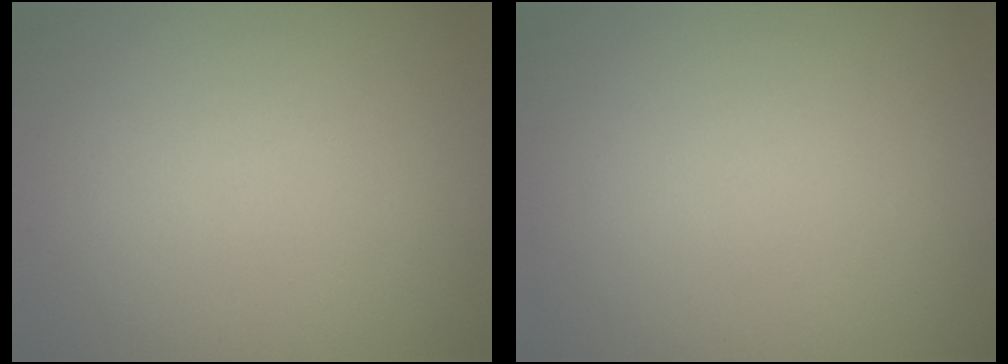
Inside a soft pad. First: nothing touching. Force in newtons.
{"total": 0.0}